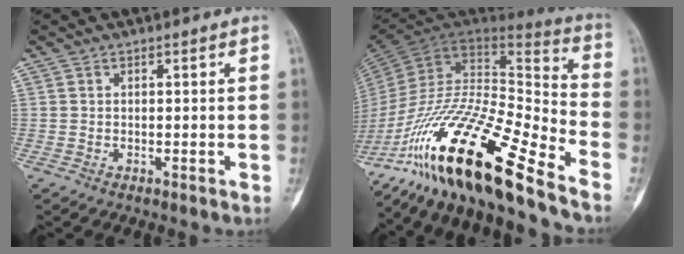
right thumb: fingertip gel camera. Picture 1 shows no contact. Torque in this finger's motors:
{"motor_torque": [2.77, 2.24, 1.35, -1.42, 0.33]}